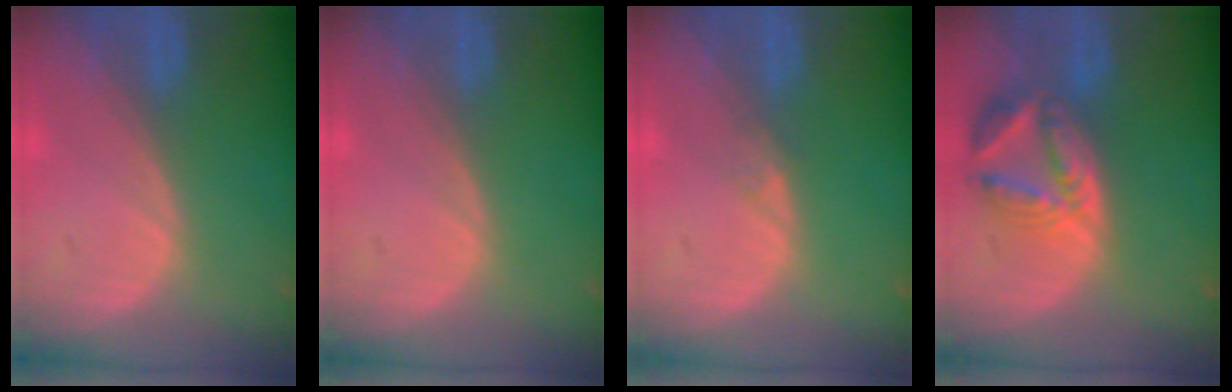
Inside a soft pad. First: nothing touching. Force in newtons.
{"total": 0.0}
{"total": 0.8, "press": 0.8, "slide": 0.0}
{"total": 8.1, "press": 7.2, "slide": 3.7}